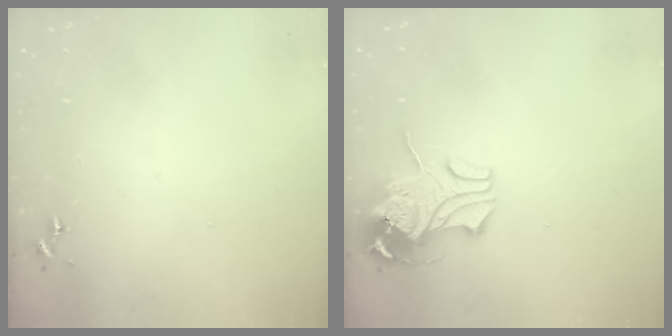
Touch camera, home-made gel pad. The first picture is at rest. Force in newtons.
{"total": 10.9, "press": 10.9, "slide": 1.1}